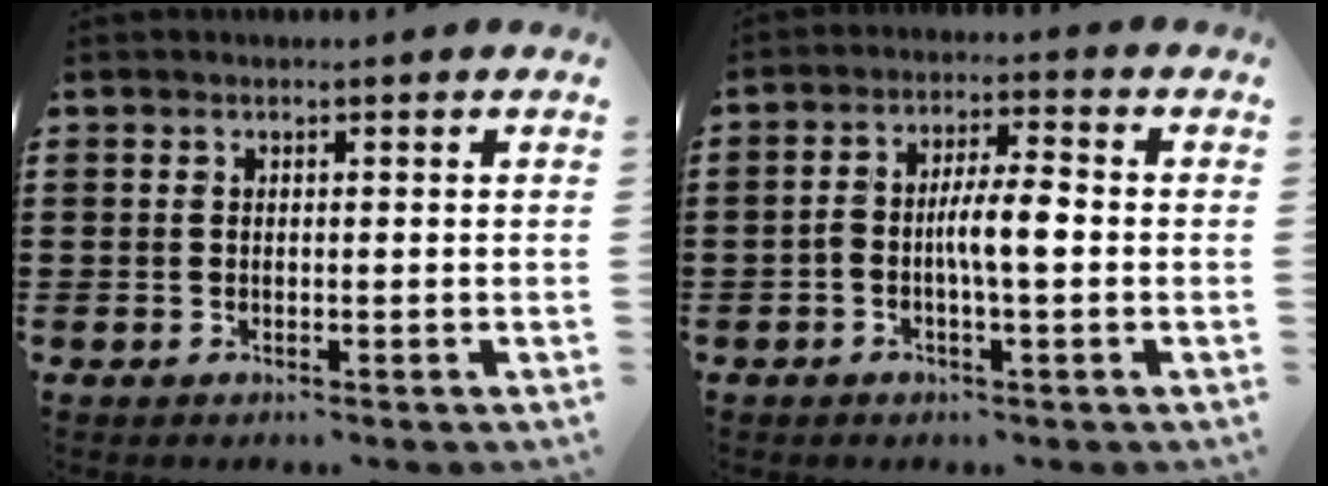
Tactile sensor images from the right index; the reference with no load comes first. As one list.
[{"total": 5.5, "force": [-1.0, 1.2, 5.2], "torque": [-0.100, 0.005, -0.022]}]